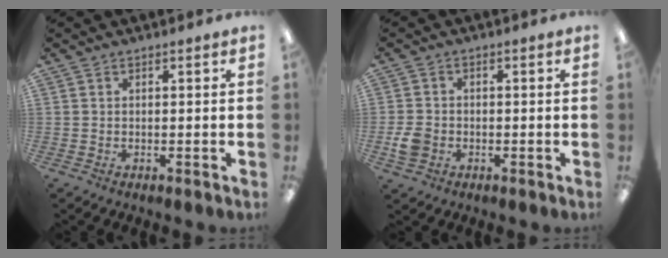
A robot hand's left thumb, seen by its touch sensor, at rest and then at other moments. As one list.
[{"total": 4.4, "force": [-1.3, 3.5, 2.2], "torque": [-0.040, 0.002, -0.027]}]